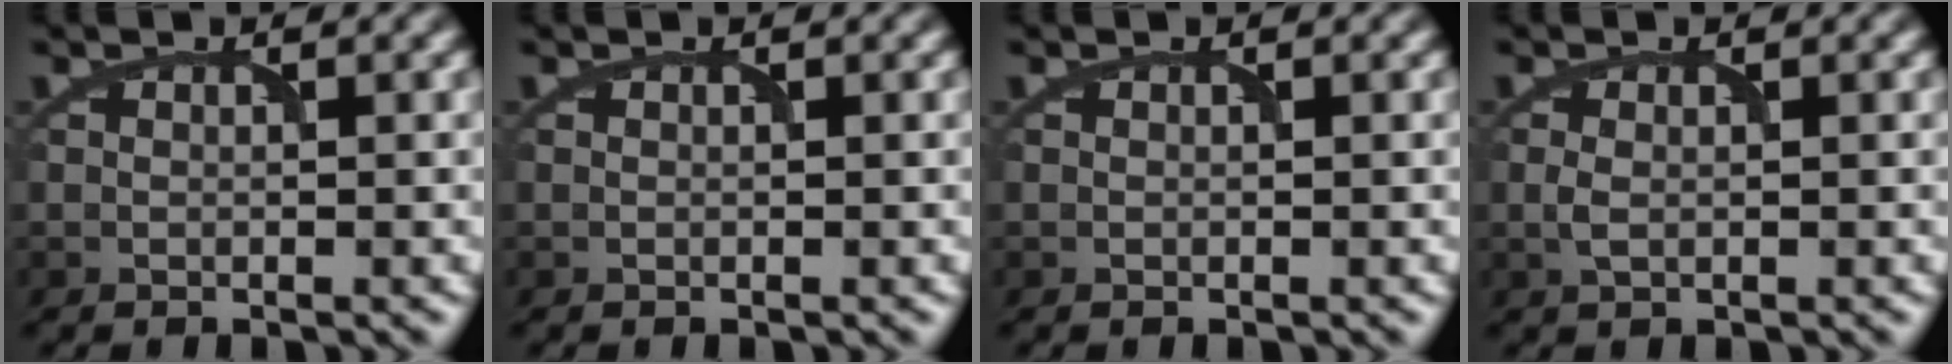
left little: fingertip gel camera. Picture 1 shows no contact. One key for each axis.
{"total": 0.0}
{"total": 0.0}
{"total": 1.1, "fx": -0.1, "fy": 0.6, "fz": 0.9, "tx": -0.025, "ty": -0.002, "tz": -0.002}